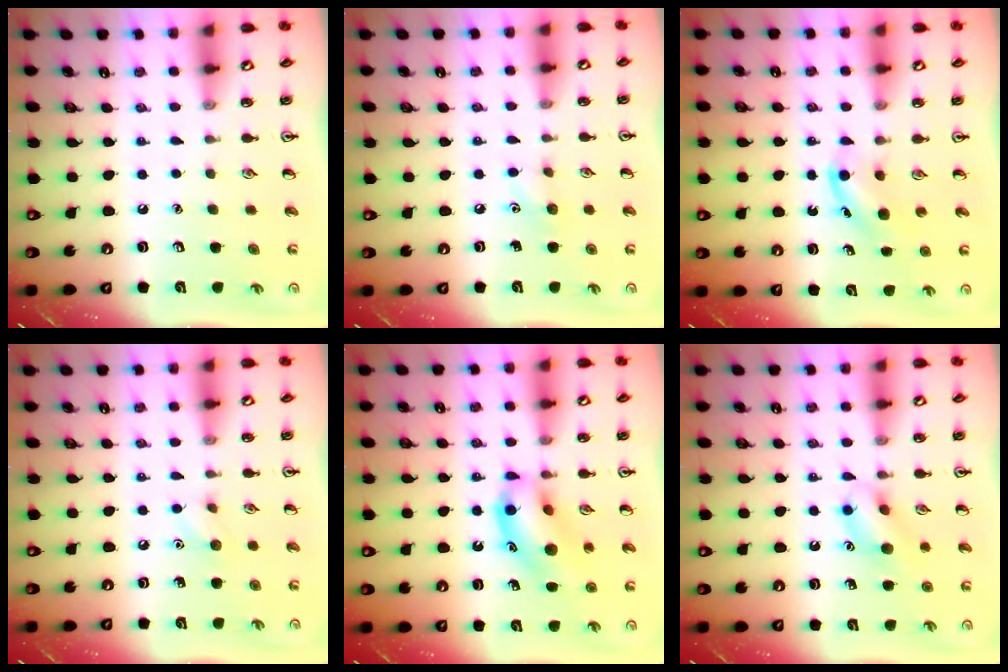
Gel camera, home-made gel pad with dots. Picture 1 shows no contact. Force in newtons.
{"total": 5.7, "press": 5.4, "slide": 1.8}
{"total": 4.1, "press": 3.9, "slide": 1.3}
{"total": 6.1, "press": 5.8, "slide": 1.9}
{"total": 13.9, "press": 13.7, "slide": 2.6}
{"total": 11.0, "press": 10.9, "slide": 0.8}